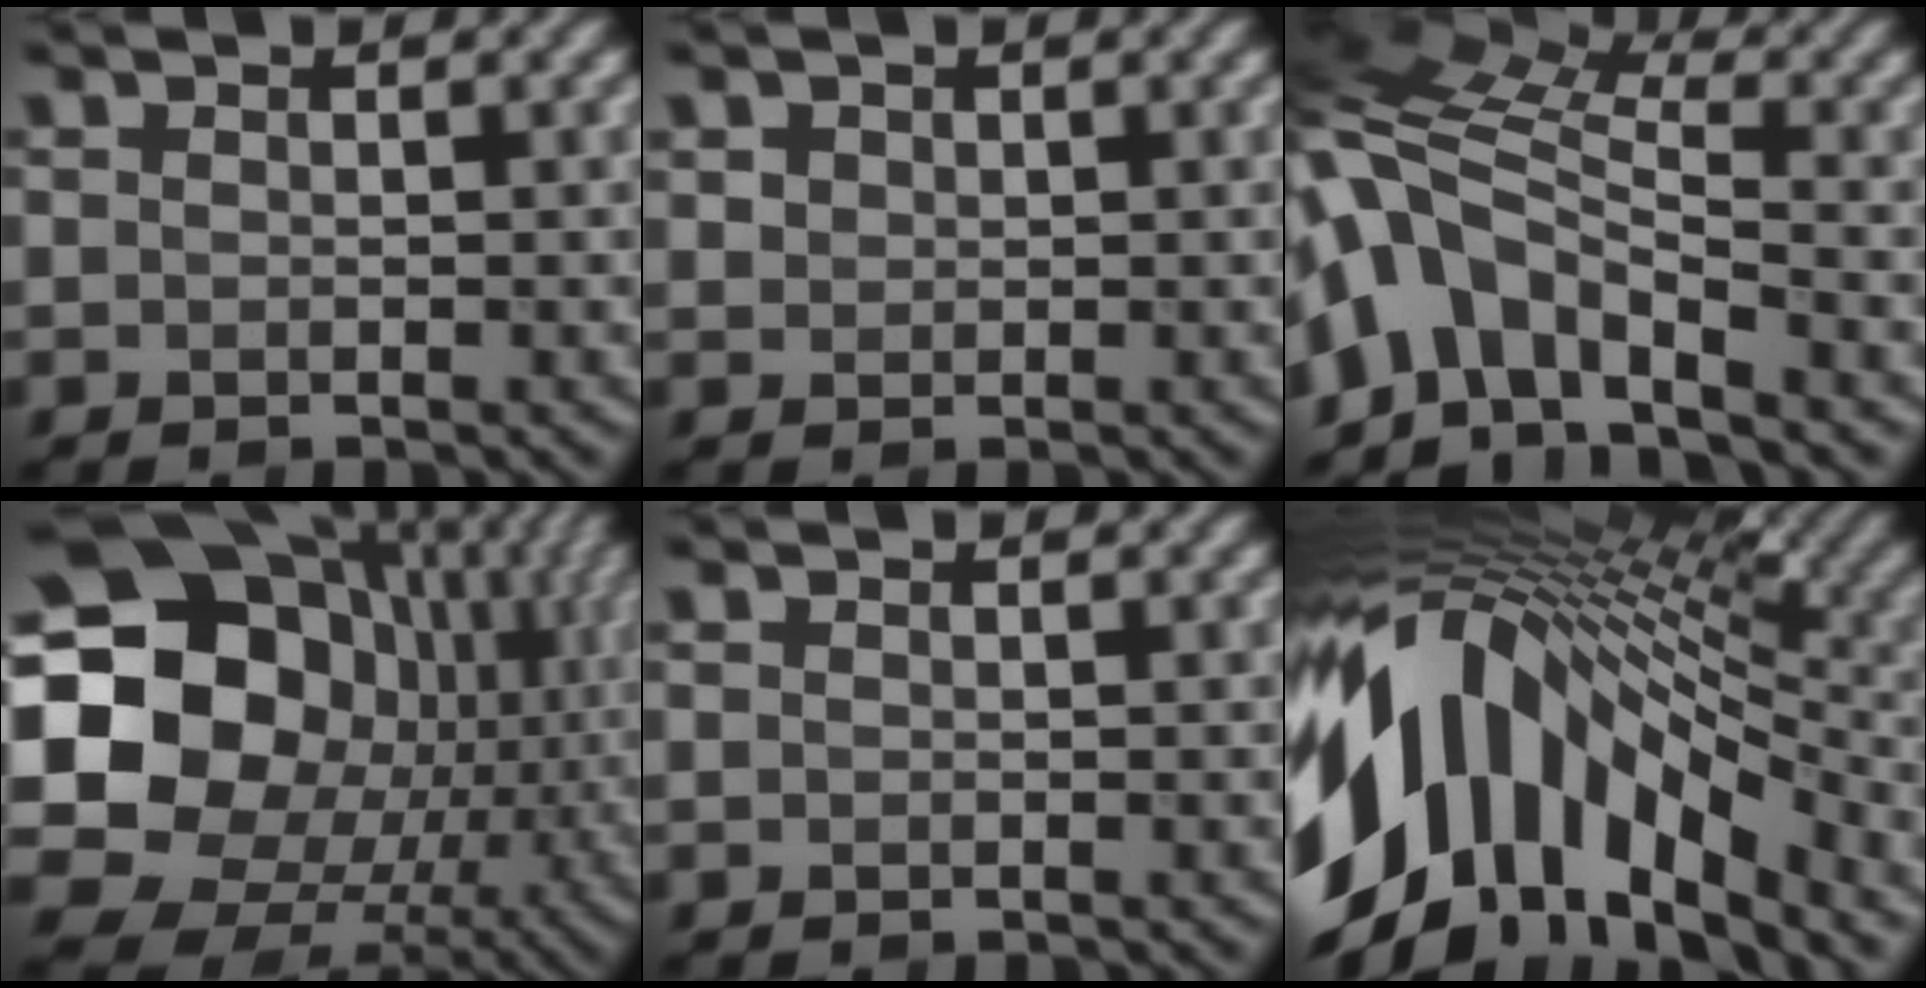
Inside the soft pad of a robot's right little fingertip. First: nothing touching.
{"total": 0.9, "force": [0.2, 0.8, 0.2], "torque": [-0.001, 0.000, 0.004]}
{"total": 10.0, "force": [-2.9, 5.3, 8.0], "torque": [-0.152, 0.013, -0.074]}
{"total": 19.5, "force": [1.4, 16.1, 11.0], "torque": [-0.212, -0.010, 0.029]}
{"total": 0.0}
{"total": 15.5, "force": [-3.3, 8.8, 12.3], "torque": [-0.229, 0.022, -0.072]}